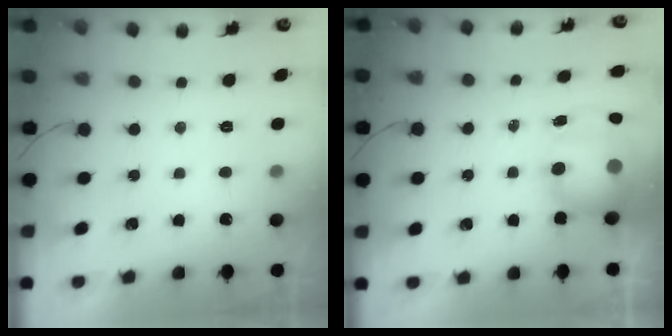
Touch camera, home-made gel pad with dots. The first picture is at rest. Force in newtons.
{"total": 9.0, "press": 8.8, "slide": 1.9}